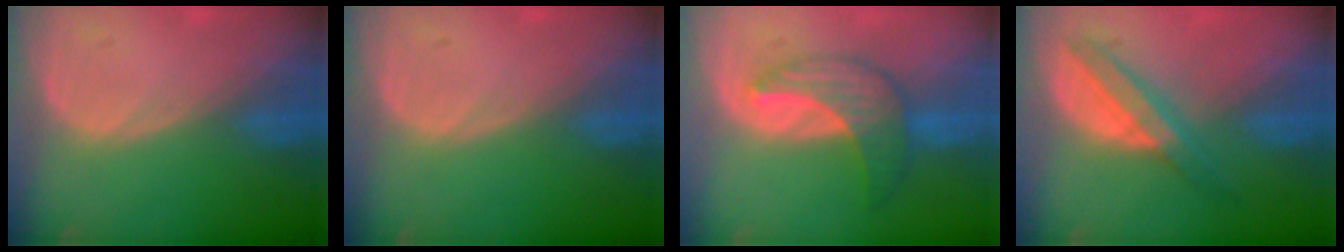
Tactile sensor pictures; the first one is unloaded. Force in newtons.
{"total": 0.0}
{"total": 7.3, "press": 6.8, "slide": 2.7}
{"total": 5.3, "press": 5.3, "slide": 0.3}